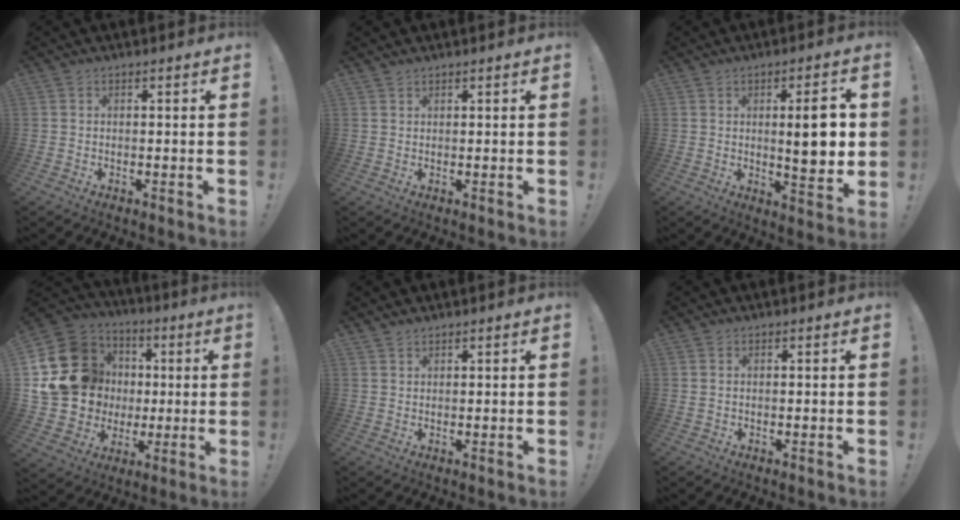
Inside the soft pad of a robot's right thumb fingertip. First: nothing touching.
{"total": 1.1, "force": [1.1, 0.4, 0.2], "torque": [0.000, -0.003, 0.021]}
{"total": 11.2, "force": [1.0, 2.7, 10.8], "torque": [-0.148, -0.008, 0.009]}
{"total": 21.4, "force": [2.7, 18.8, 9.9], "torque": [-0.171, -0.004, 0.099]}
{"total": 1.4, "force": [1.3, 0.4, 0.2], "torque": [0.000, -0.007, 0.026]}
{"total": 0.6, "force": [0.6, 0.2, 0.2], "torque": [-0.007, 0.002, 0.011]}